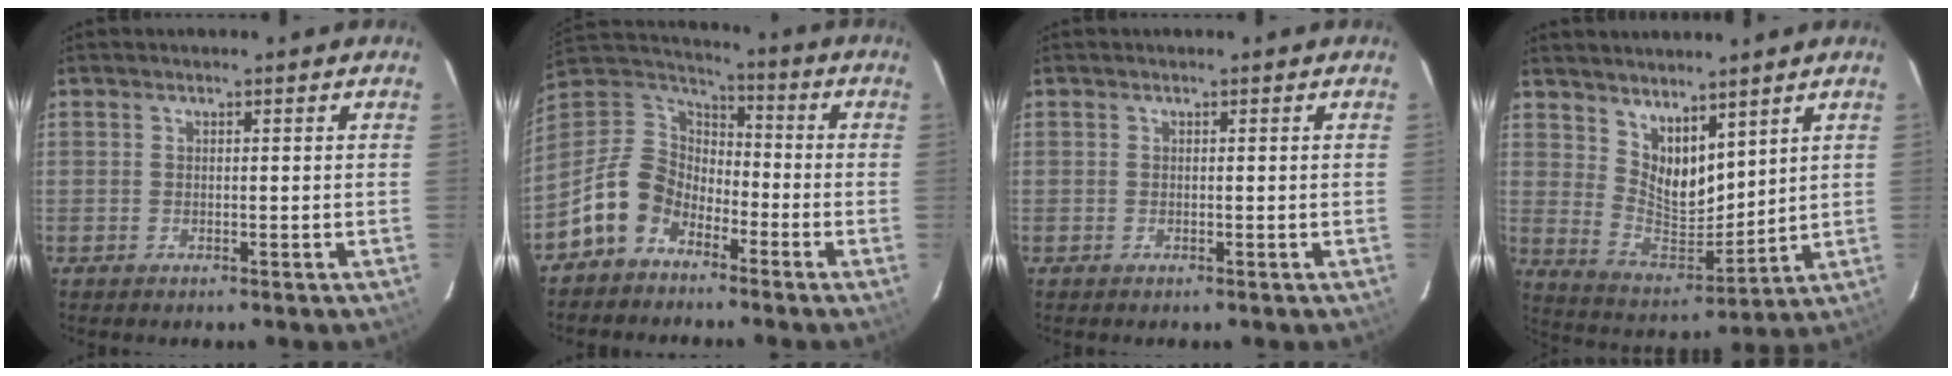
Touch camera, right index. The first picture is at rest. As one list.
[{"total": 12.0, "force": [-7.5, 8.0, 4.8], "torque": [-0.114, 0.029, -0.150]}, {"total": 0.0}, {"total": 10.0, "force": [6.7, 4.9, 5.5], "torque": [-0.091, -0.010, 0.138]}]